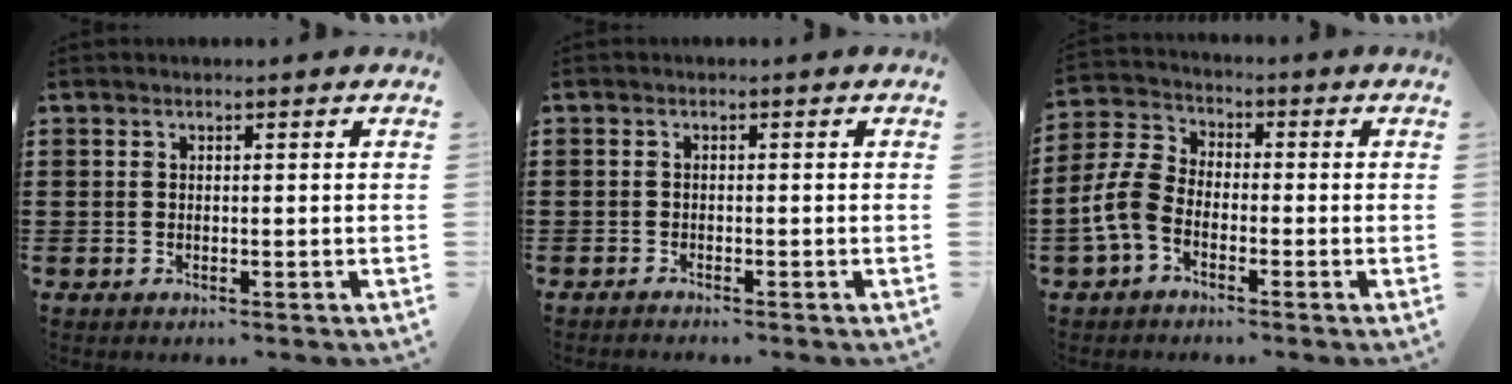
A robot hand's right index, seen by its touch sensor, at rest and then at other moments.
{"total": 0.8, "force": [-0.8, 0.0, -0.1], "torque": [-0.001, 0.001, -0.017]}
{"total": 6.3, "force": [-2.8, 3.9, 4.1], "torque": [-0.125, -0.003, -0.066]}